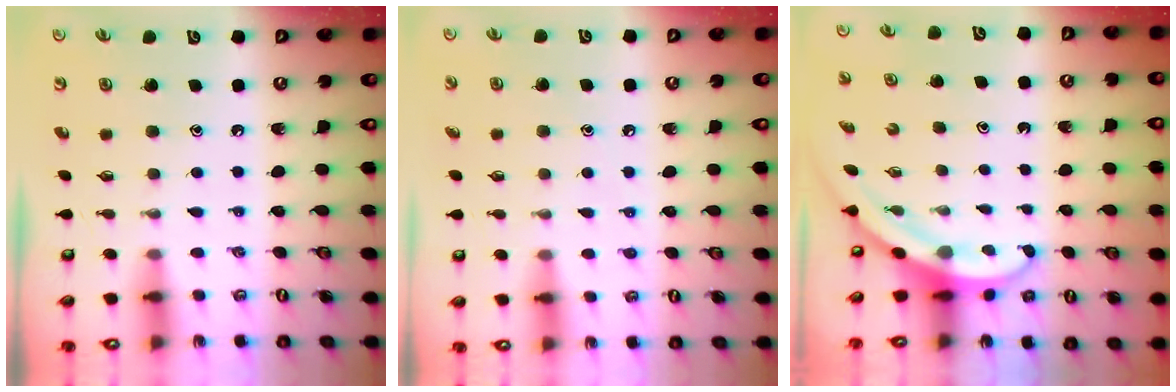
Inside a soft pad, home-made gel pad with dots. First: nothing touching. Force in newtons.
{"total": 3.4, "press": 3.4, "slide": 0.4}
{"total": 3.1, "press": 3.1, "slide": 0.1}